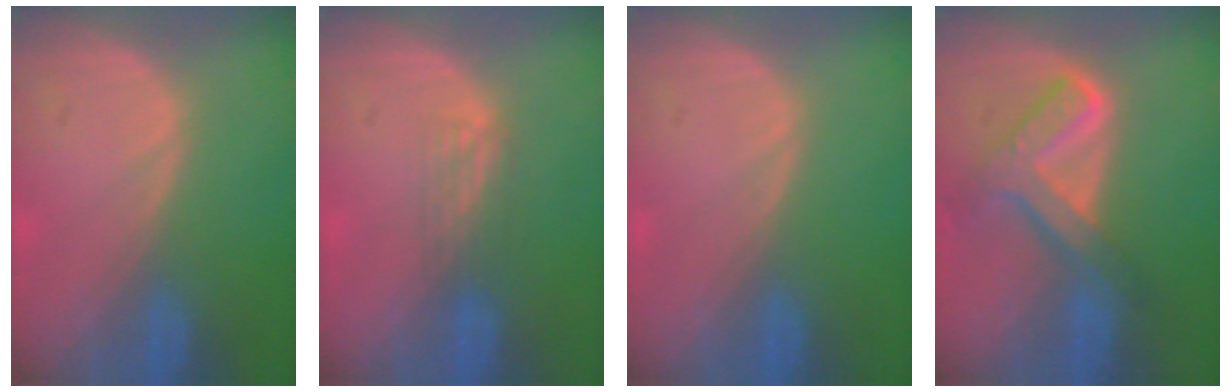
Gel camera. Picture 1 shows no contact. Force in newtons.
{"total": 2.2, "press": 1.8, "slide": 1.2}
{"total": 0.0}
{"total": 8.0, "press": 6.8, "slide": 4.3}